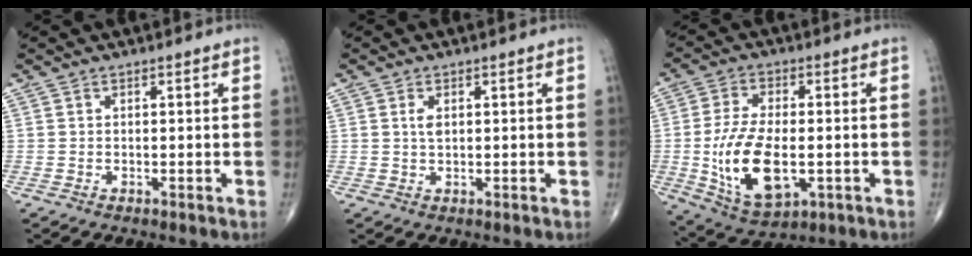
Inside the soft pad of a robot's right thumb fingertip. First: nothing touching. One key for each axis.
{"total": 1.8, "fx": 0.5, "fy": 1.0, "fz": 1.4, "tx": -0.027, "ty": -0.001, "tz": 0.009}
{"total": 15.1, "fx": -2.4, "fy": 7.7, "fz": 12.8, "tx": -0.242, "ty": -0.005, "tz": -0.030}